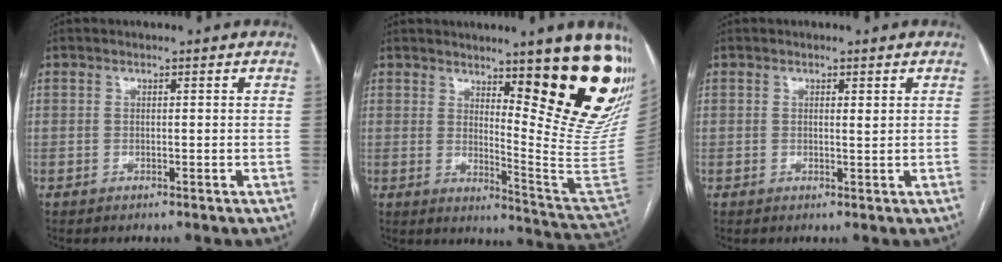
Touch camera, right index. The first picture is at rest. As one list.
[{"total": 18.9, "force": [10.9, 1.2, 15.4], "torque": [-0.161, -0.046, 0.143]}, {"total": 0.8, "force": [0.3, 0.1, 0.7], "torque": [-0.015, -0.001, 0.005]}]